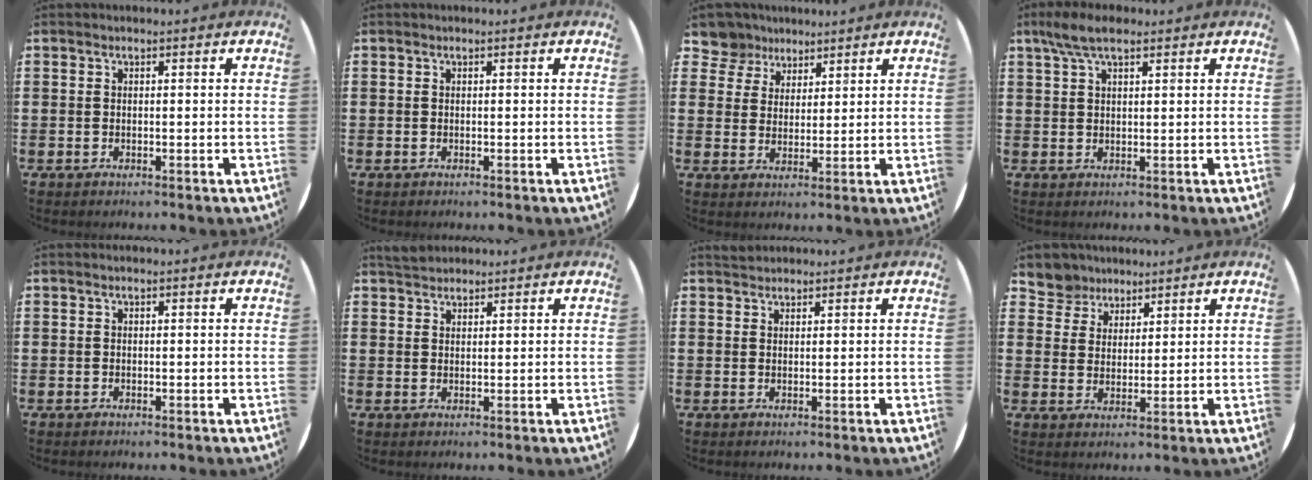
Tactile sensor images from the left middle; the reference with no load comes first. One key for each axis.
{"total": 0.0}
{"total": 5.4, "fx": 4.4, "fy": 3.2, "fz": 0.0, "tx": -0.025, "ty": -0.005, "tz": 0.083}
{"total": 4.6, "fx": 3.1, "fy": 1.5, "fz": 3.1, "tx": -0.066, "ty": 0.009, "tz": 0.057}
{"total": 0.0}
{"total": 2.1, "fx": 2.0, "fy": 0.5, "fz": 0.1, "tx": 0.002, "ty": 0.002, "tz": 0.037}
{"total": 1.3, "fx": 1.2, "fy": 0.3, "fz": 0.0, "tx": -0.001, "ty": 0.004, "tz": 0.024}
{"total": 4.7, "fx": 4.1, "fy": 2.2, "fz": -0.3, "tx": -0.014, "ty": -0.005, "tz": 0.080}